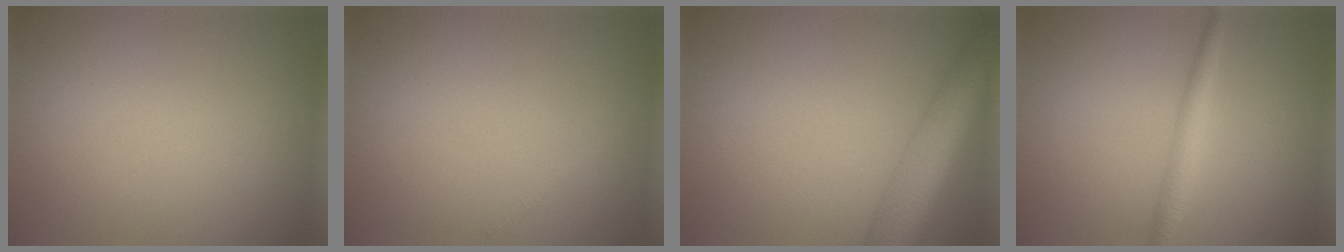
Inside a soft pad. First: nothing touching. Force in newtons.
{"total": 0.6, "press": 0.6, "slide": 0.0}
{"total": 7.9, "press": 7.9, "slide": 0.4}
{"total": 2.2, "press": 2.2, "slide": 0.1}